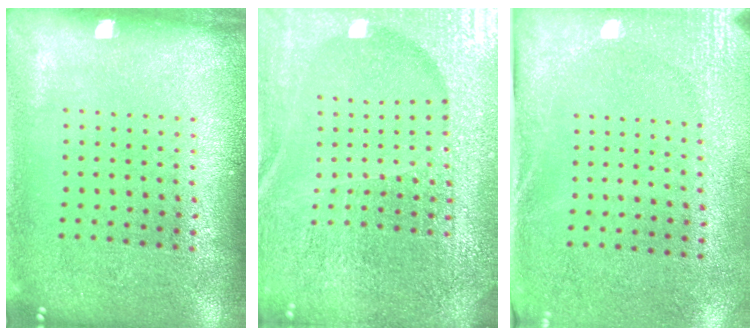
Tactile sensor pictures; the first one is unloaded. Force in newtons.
{"total": 6.1, "press": 5.4, "slide": 2.9}
{"total": 2.7, "press": 2.2, "slide": 1.6}